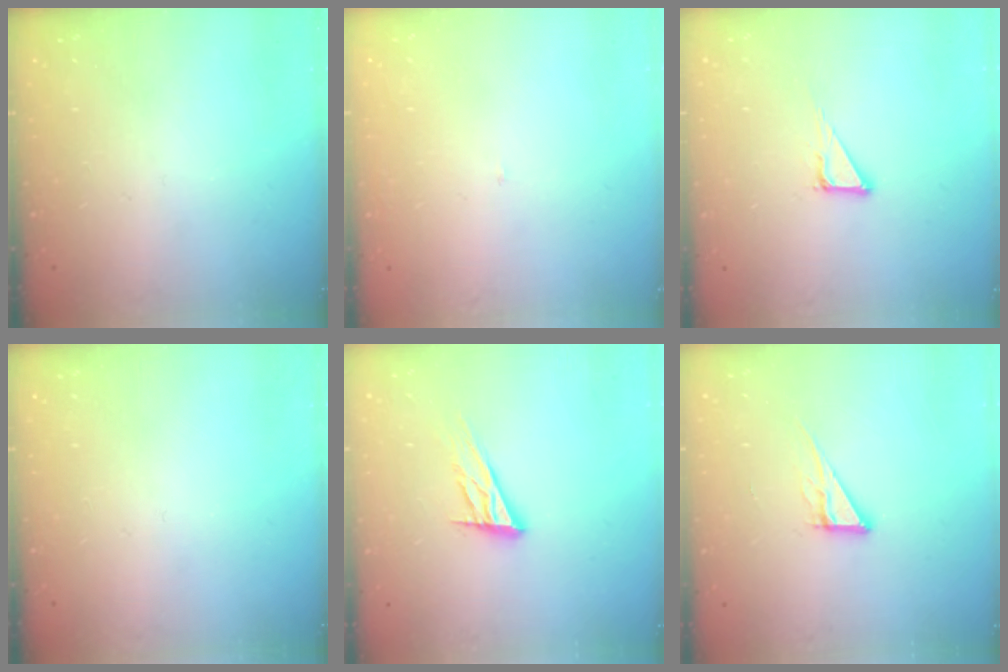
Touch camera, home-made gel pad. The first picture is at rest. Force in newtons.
{"total": 2.1, "press": 2.1, "slide": 0.1}
{"total": 4.7, "press": 4.7, "slide": 0.2}
{"total": 0.0}
{"total": 12.7, "press": 12.4, "slide": 2.8}
{"total": 6.6, "press": 6.6, "slide": 0.3}